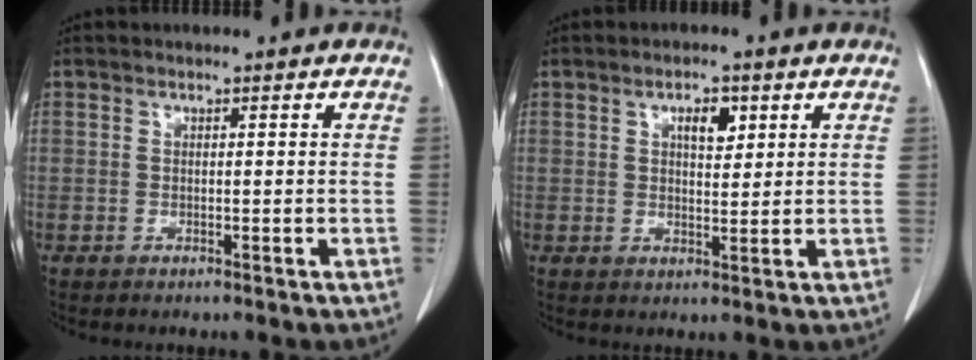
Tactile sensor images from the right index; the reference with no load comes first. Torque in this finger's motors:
{"motor_torque": [0.32, 0.05, 0.13, 0.05]}